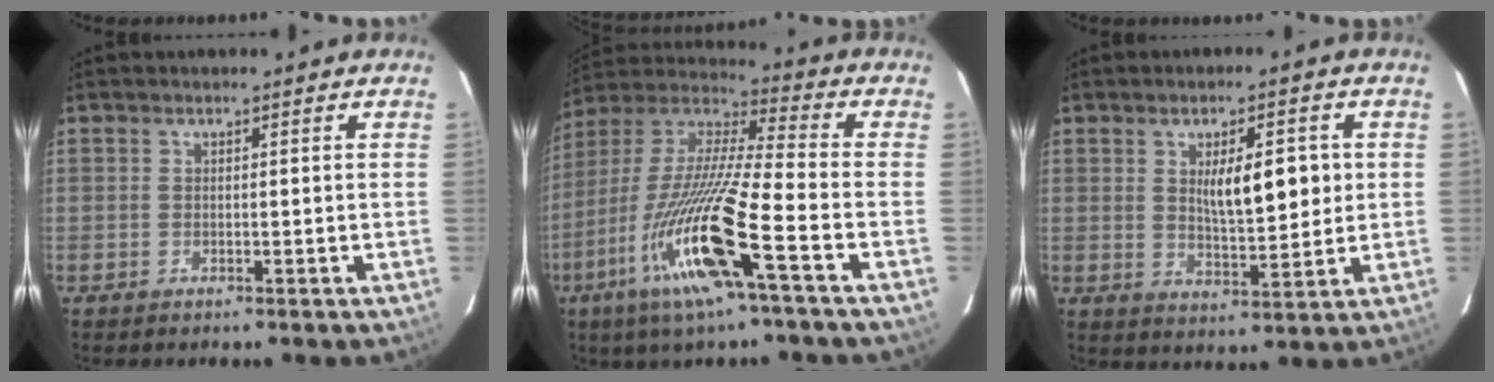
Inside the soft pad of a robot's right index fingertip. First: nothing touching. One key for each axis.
{"total": 18.7, "fx": -8.1, "fy": 0.7, "fz": 16.9, "tx": -0.365, "ty": -0.029, "tz": -0.160}
{"total": 8.1, "fx": 1.6, "fy": 2.6, "fz": 7.5, "tx": -0.116, "ty": -0.002, "tz": 0.033}